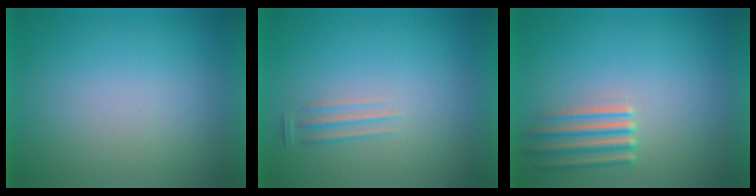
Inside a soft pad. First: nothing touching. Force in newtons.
{"total": 1.7}
{"total": 2.2}